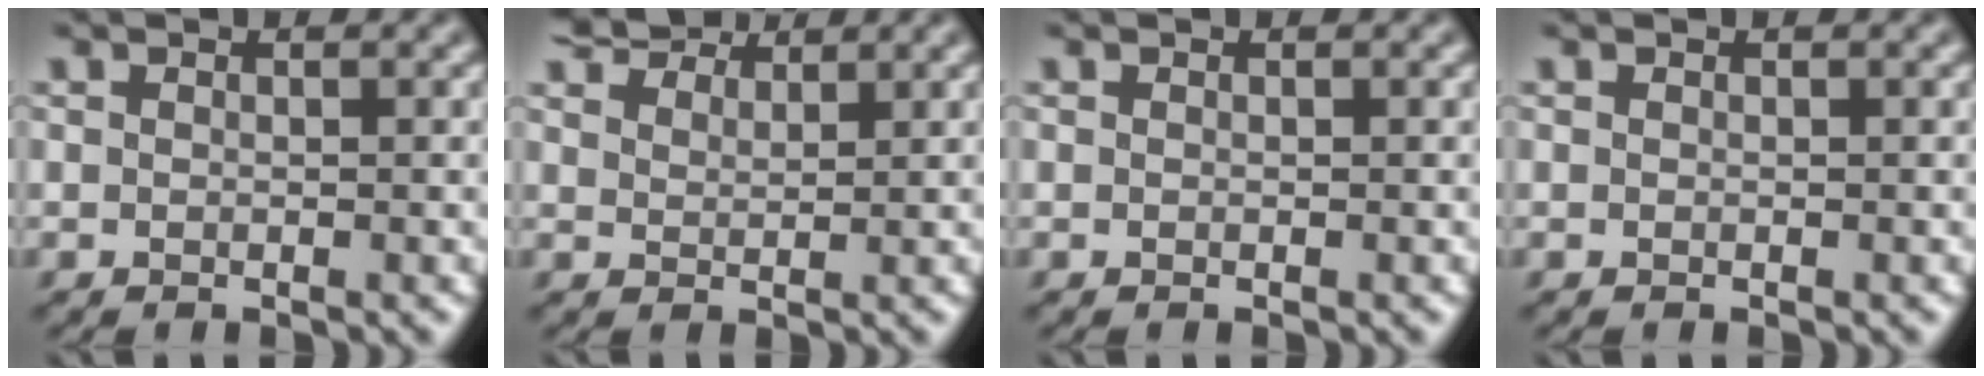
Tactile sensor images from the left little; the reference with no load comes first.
{"total": 4.6, "force": [4.2, 1.3, 1.6], "torque": [-0.048, 0.017, 0.075]}
{"total": 0.0}
{"total": 0.0}